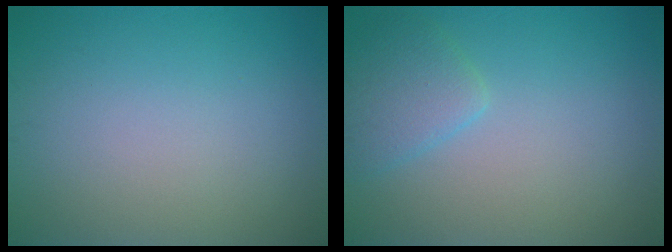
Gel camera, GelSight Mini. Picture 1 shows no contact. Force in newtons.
{"total": 2.5, "press": 2.5, "slide": 0.2}